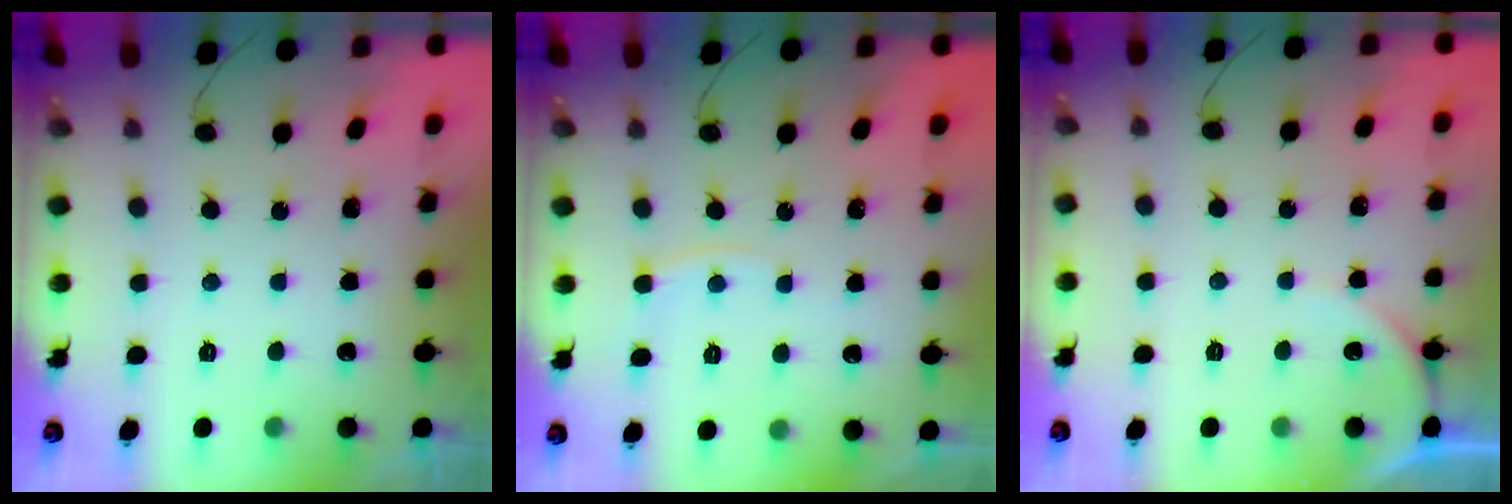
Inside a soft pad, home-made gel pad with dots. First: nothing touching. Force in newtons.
{"total": 3.2, "press": 3.2, "slide": 0.1}
{"total": 4.5, "press": 4.5, "slide": 0.7}